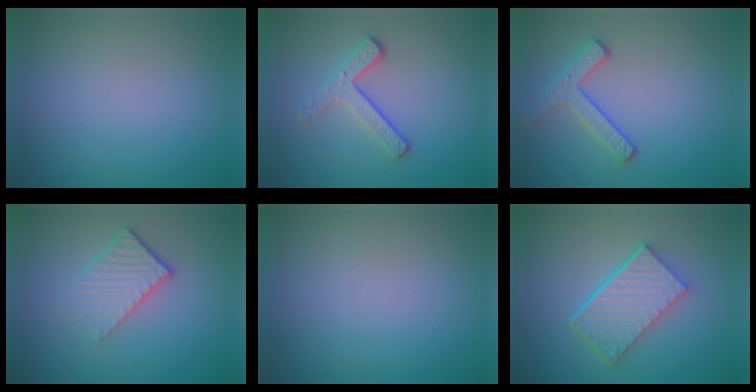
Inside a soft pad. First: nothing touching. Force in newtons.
{"total": 3.3, "press": 2.4, "slide": 2.3}
{"total": 2.5, "press": 2.5, "slide": 0.4}
{"total": 3.3, "press": 2.7, "slide": 1.9}
{"total": 0.0}
{"total": 6.0, "press": 4.3, "slide": 4.1}